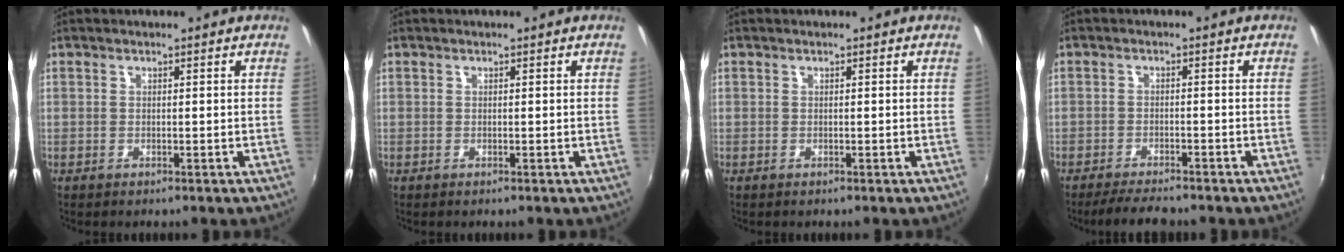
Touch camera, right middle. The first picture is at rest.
{"total": 0.0}
{"total": 0.0}
{"total": 5.9, "force": [-5.2, 1.0, 2.6], "torque": [-0.068, -0.014, -0.086]}